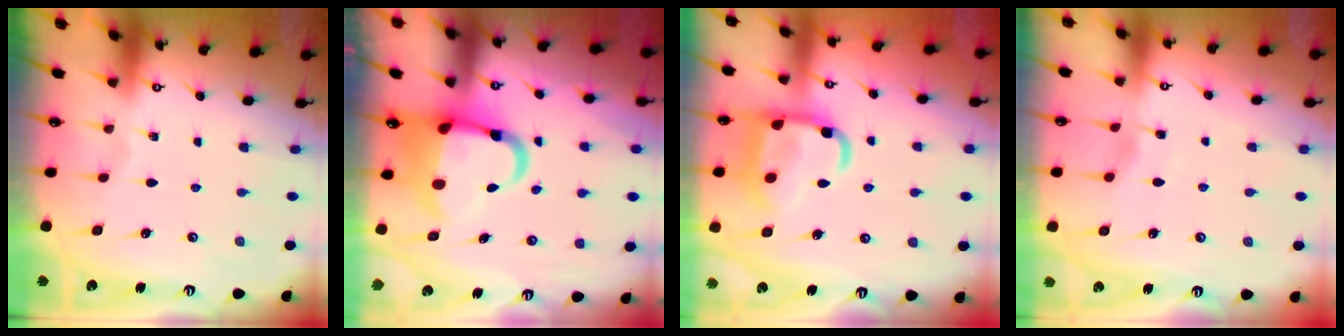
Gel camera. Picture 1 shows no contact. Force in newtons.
{"total": 12.8, "press": 12.7, "slide": 1.7}
{"total": 16.3, "press": 16.3, "slide": 1.6}
{"total": 3.0, "press": 2.9, "slide": 0.3}